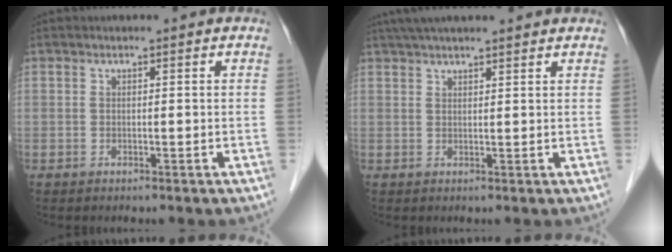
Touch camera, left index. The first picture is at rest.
{"total": 10.2, "force": [8.8, 1.1, 5.1], "torque": [-0.080, 0.043, 0.123]}